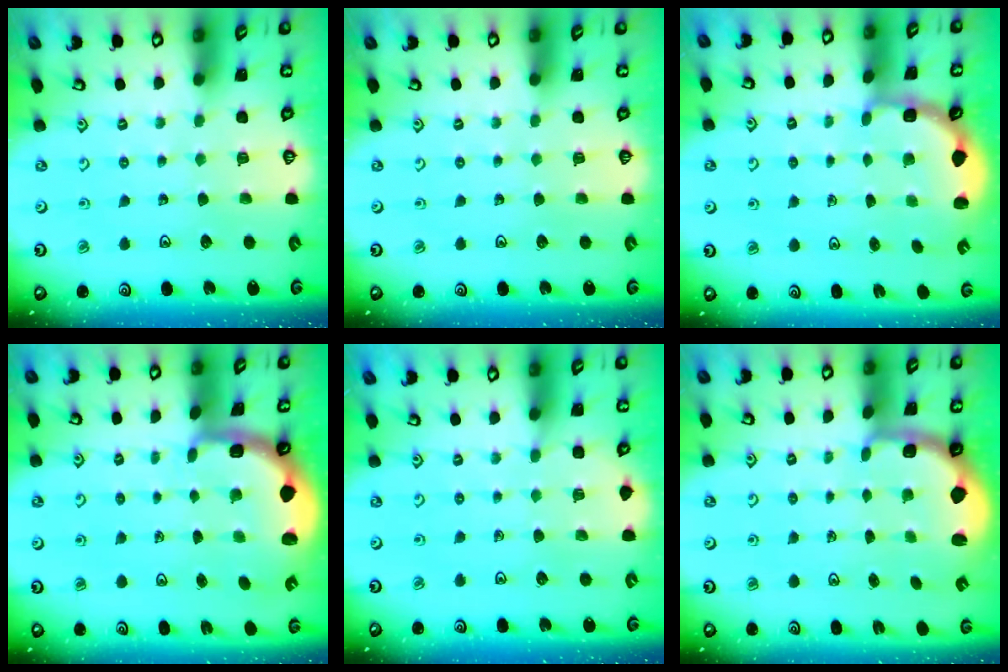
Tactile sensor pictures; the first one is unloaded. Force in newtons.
{"total": 0.0}
{"total": 2.8, "press": 2.5, "slide": 1.4}
{"total": 2.1, "press": 1.9, "slide": 0.8}
{"total": 5.7, "press": 5.6, "slide": 0.8}
{"total": 2.5, "press": 1.5, "slide": 2.0}